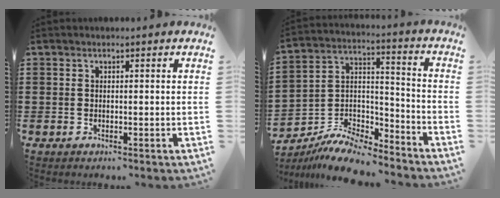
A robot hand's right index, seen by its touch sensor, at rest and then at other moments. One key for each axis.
{"total": 9.6, "fx": -9.0, "fy": 2.1, "fz": 2.6, "tx": -0.052, "ty": 0.023, "tz": -0.177}